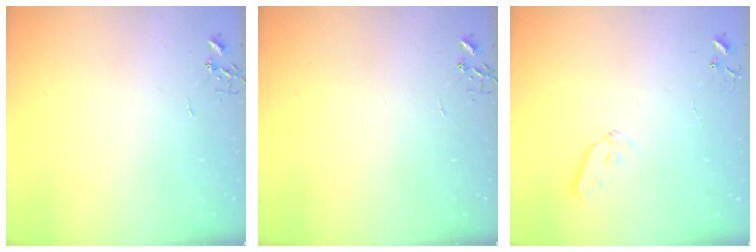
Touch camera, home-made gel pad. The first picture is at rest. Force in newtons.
{"total": 0.0}
{"total": 5.9, "press": 5.8, "slide": 0.7}